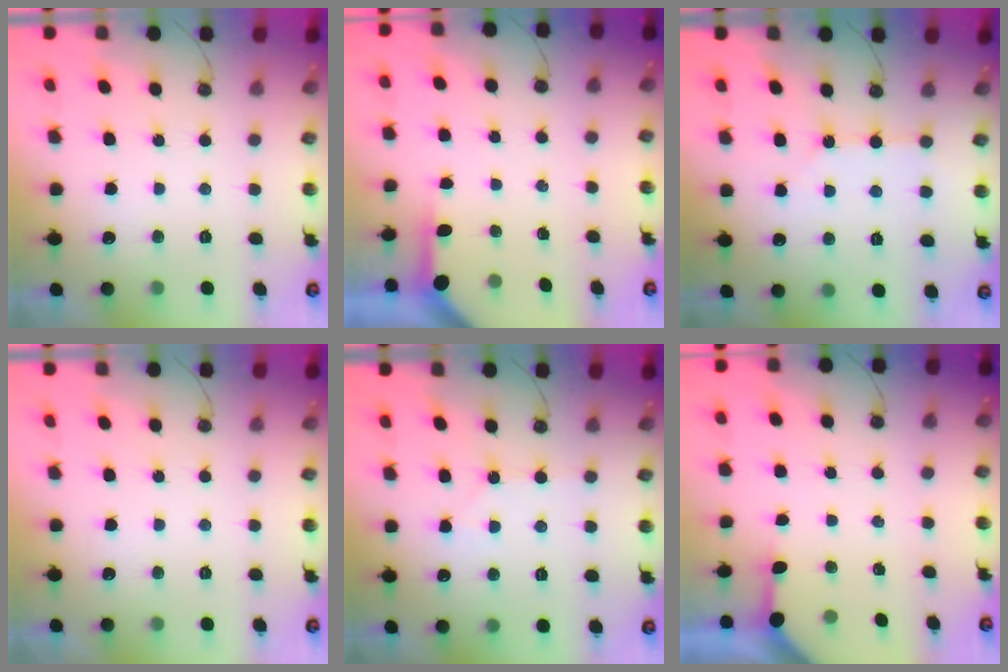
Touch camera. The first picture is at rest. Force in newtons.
{"total": 3.3, "press": 3.3, "slide": 0.4}
{"total": 2.0, "press": 2.0, "slide": 0.1}
{"total": 0.0}
{"total": 5.2, "press": 5.1, "slide": 0.7}
{"total": 3.2, "press": 3.2, "slide": 0.3}